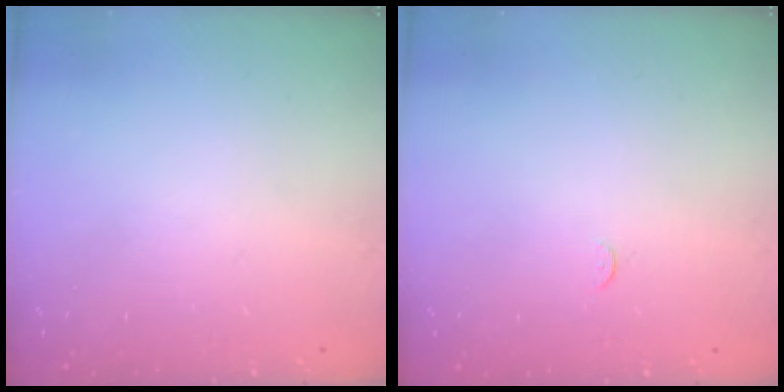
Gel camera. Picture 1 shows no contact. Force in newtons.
{"total": 2.3, "press": 2.3, "slide": 0.3}